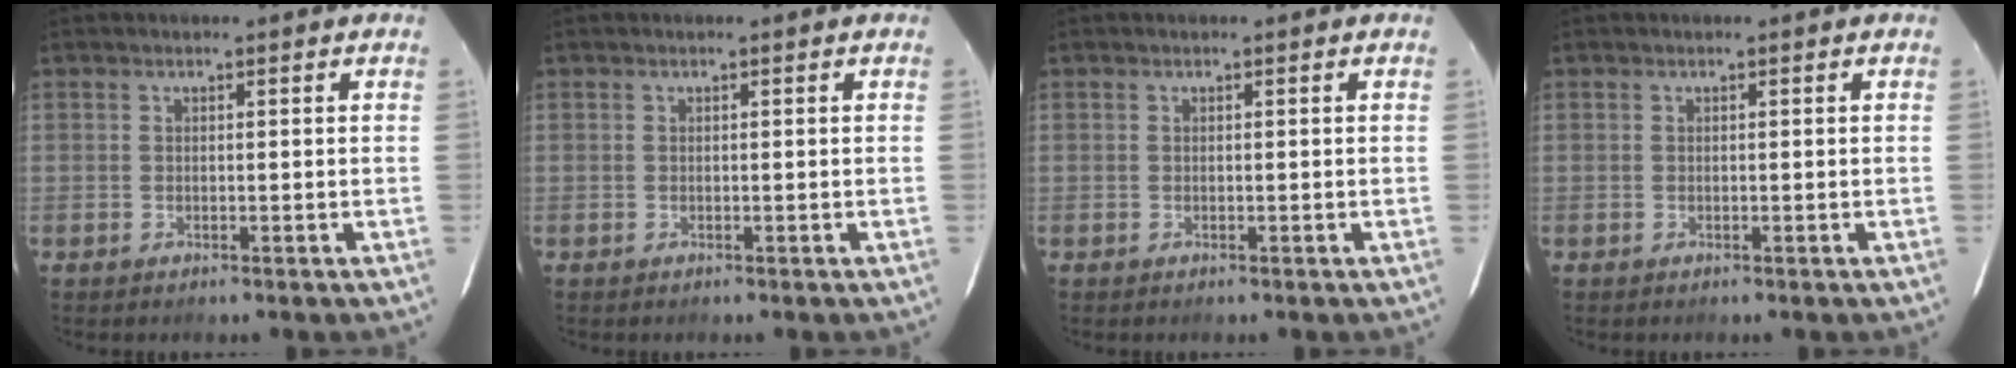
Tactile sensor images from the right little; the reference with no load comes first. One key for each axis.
{"total": 0.0}
{"total": 0.0}
{"total": 0.0}